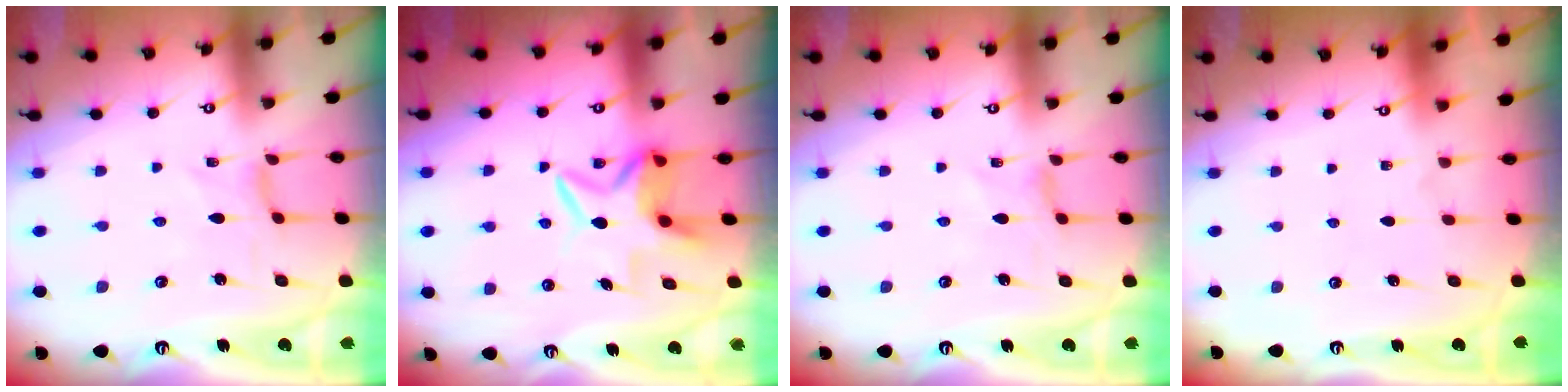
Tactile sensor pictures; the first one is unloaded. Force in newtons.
{"total": 7.0, "press": 6.9, "slide": 1.1}
{"total": 0.0}
{"total": 0.0}